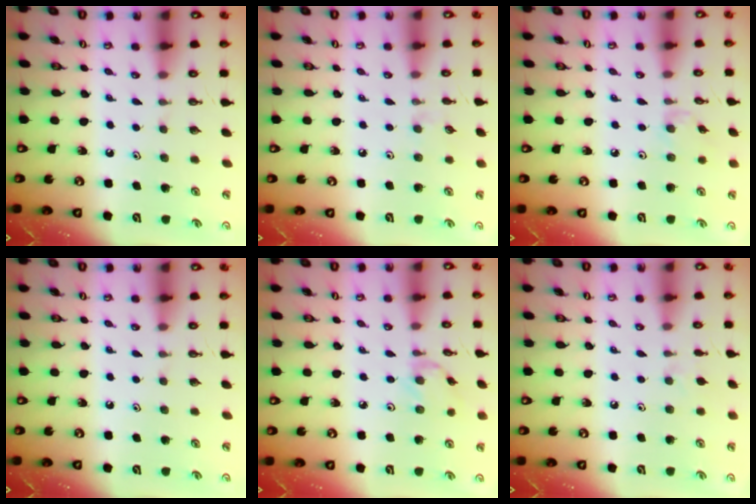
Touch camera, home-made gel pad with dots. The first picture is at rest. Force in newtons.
{"total": 1.9, "press": 1.8, "slide": 0.3}
{"total": 1.6, "press": 1.5, "slide": 0.4}
{"total": 0.0}
{"total": 1.0, "press": 1.0, "slide": 0.3}
{"total": 4.1, "press": 4.0, "slide": 0.8}